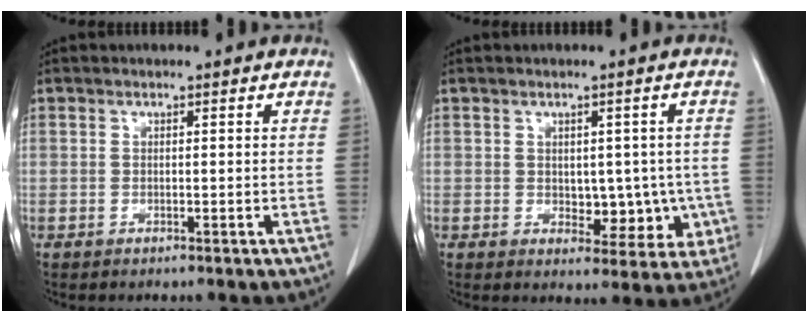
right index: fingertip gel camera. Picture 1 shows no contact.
{"total": 6.9, "force": [-0.8, 4.5, 5.1], "torque": [-0.043, 0.010, 0.002]}